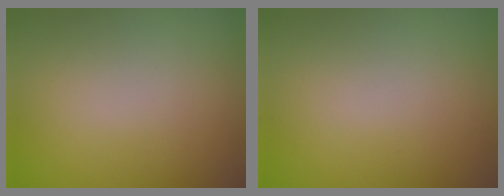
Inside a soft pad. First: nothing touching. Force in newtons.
{"total": 0.0}